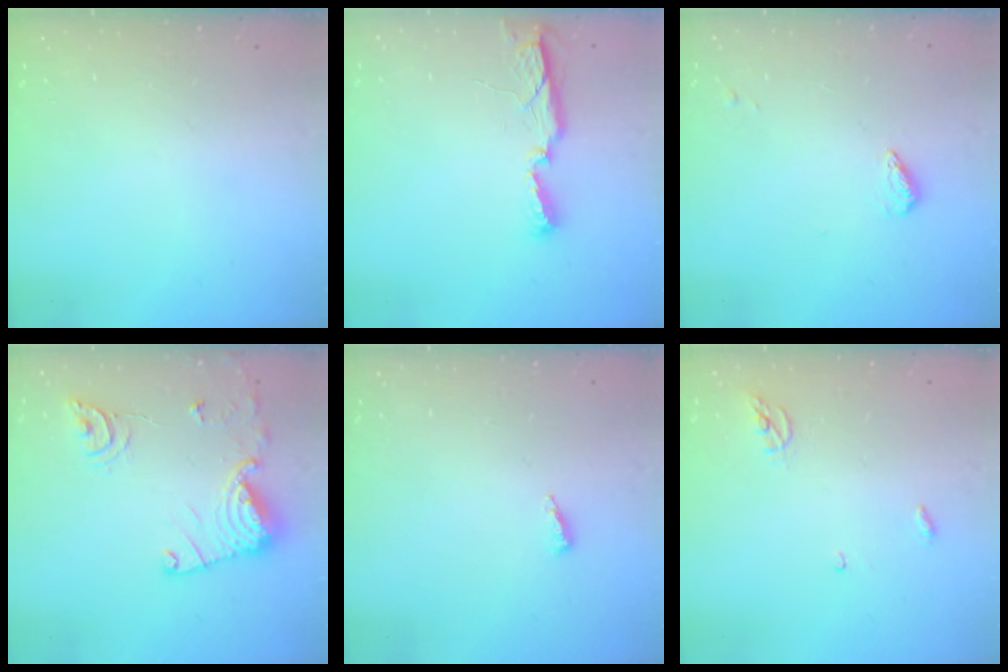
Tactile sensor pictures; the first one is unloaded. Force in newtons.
{"total": 6.6, "press": 6.5, "slide": 1.1}
{"total": 3.4, "press": 3.4, "slide": 0.5}
{"total": 14.7, "press": 14.7, "slide": 0.7}
{"total": 3.7, "press": 3.6, "slide": 0.4}
{"total": 3.5, "press": 3.5, "slide": 0.2}